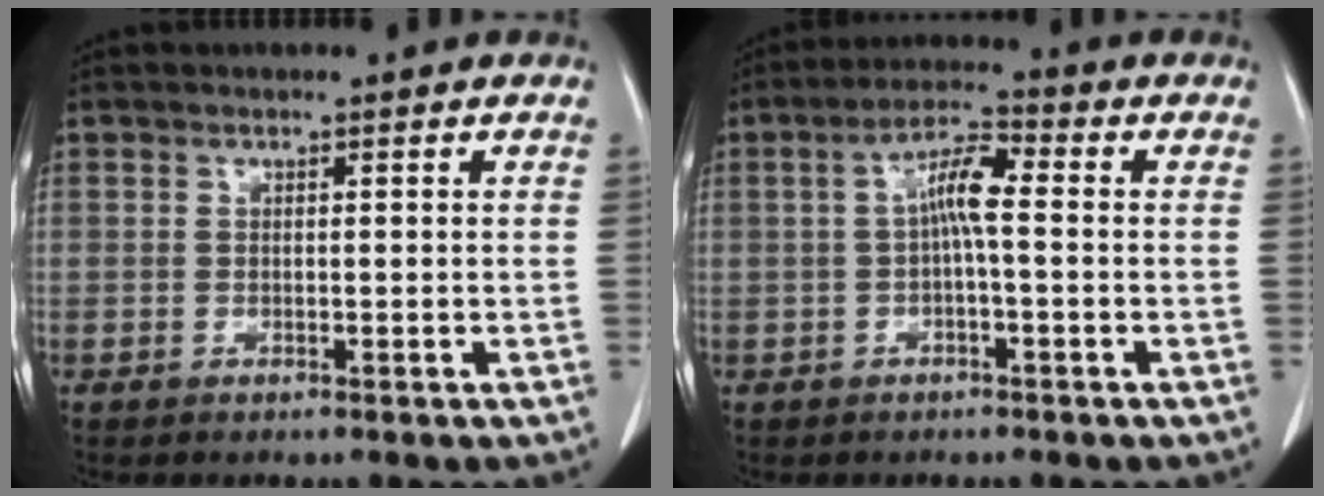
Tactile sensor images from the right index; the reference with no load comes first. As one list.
[{"total": 5.6, "force": [0.1, 1.0, 5.5], "torque": [-0.102, 0.019, -0.002]}]